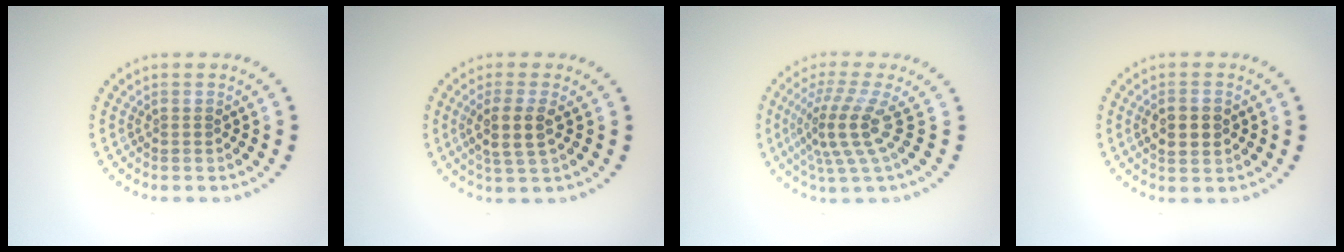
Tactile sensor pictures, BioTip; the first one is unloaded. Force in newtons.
{"total": 2.9, "press": 2.6, "slide": 1.4}
{"total": 4.4, "press": 2.9, "slide": 3.2}
{"total": 2.7, "press": 2.7, "slide": 0.3}